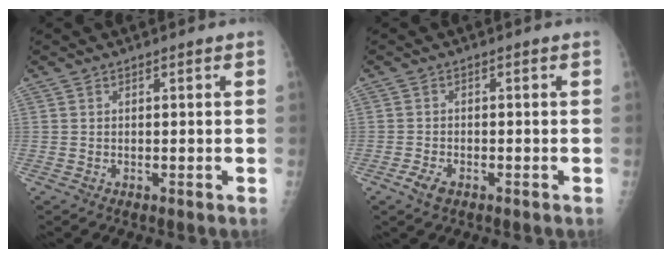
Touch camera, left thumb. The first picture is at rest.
{"total": 2.9, "force": [-1.7, 1.5, 1.8], "torque": [-0.038, 0.004, -0.032]}